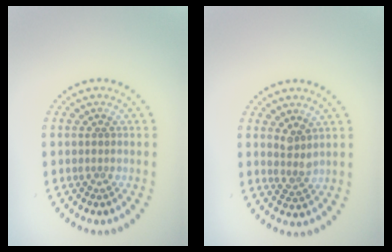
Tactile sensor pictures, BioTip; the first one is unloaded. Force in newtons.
{"total": 1.8, "press": 1.2, "slide": 1.3}